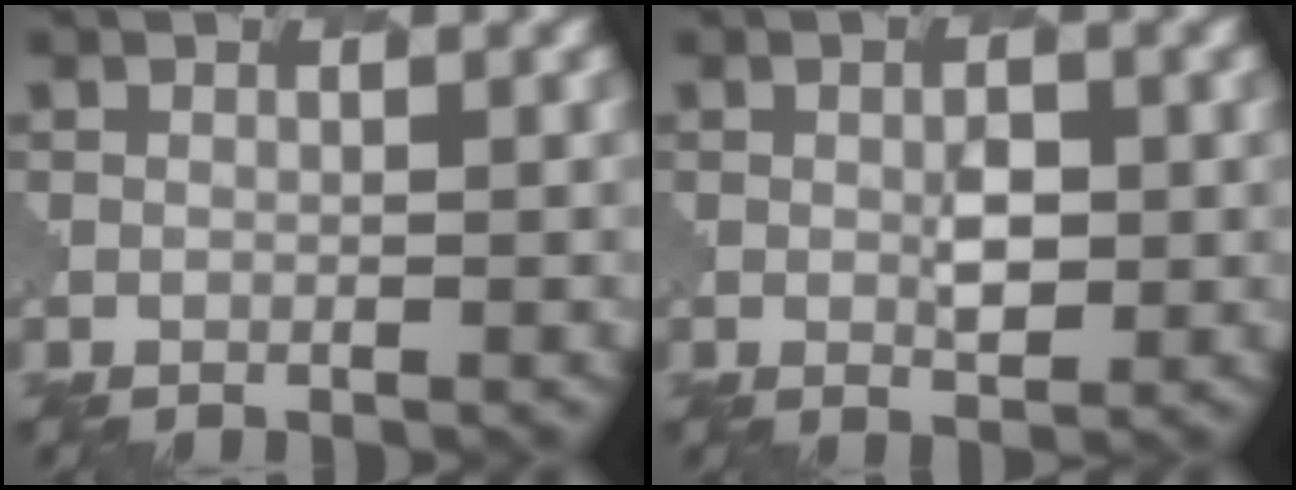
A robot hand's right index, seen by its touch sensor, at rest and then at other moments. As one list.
[{"total": 2.0, "force": [0.2, 1.0, 1.8], "torque": [-0.028, -0.004, 0.006]}]